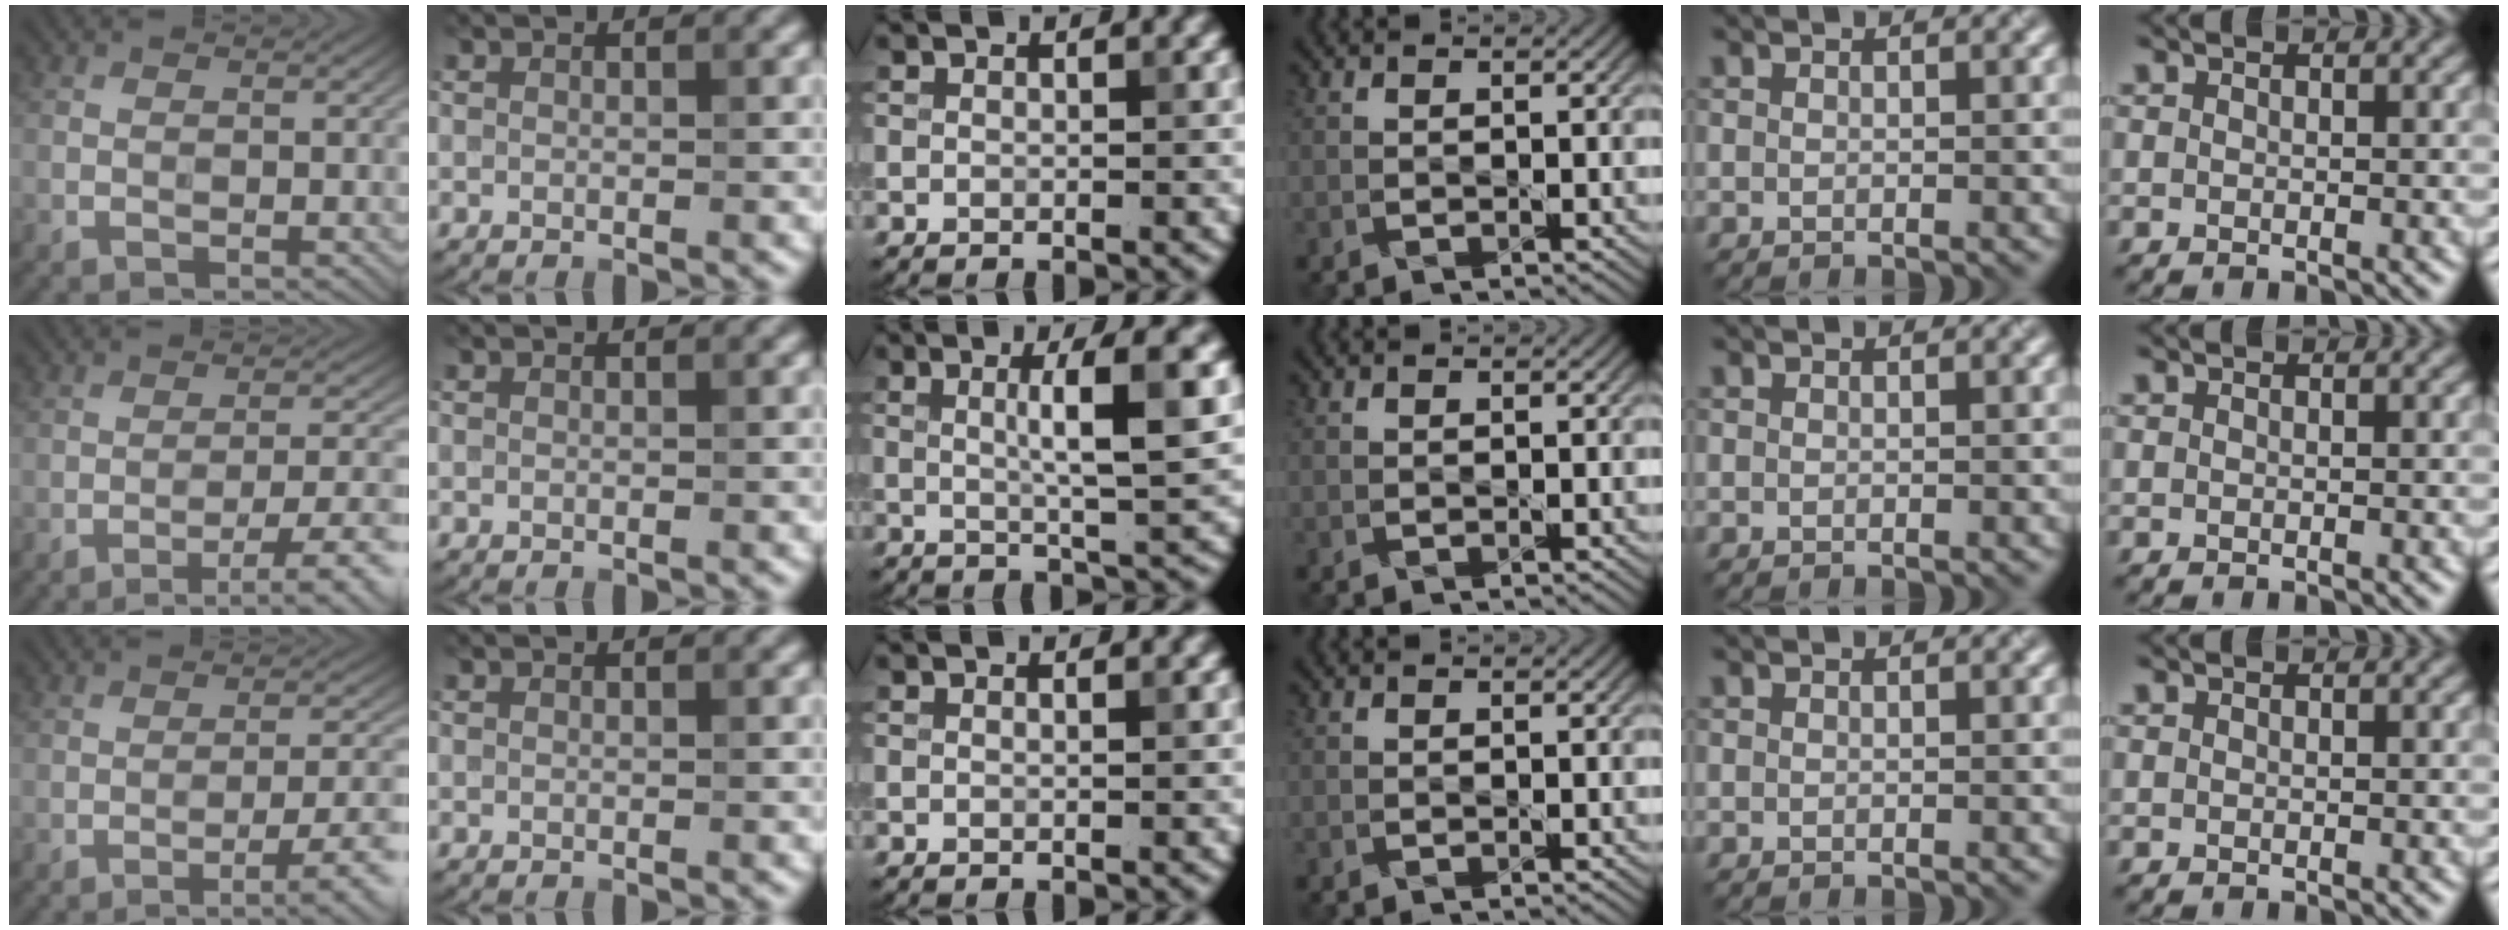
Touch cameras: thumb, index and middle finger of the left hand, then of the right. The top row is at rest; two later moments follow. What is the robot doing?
{"motion": "pour", "object": "measuring cup"}